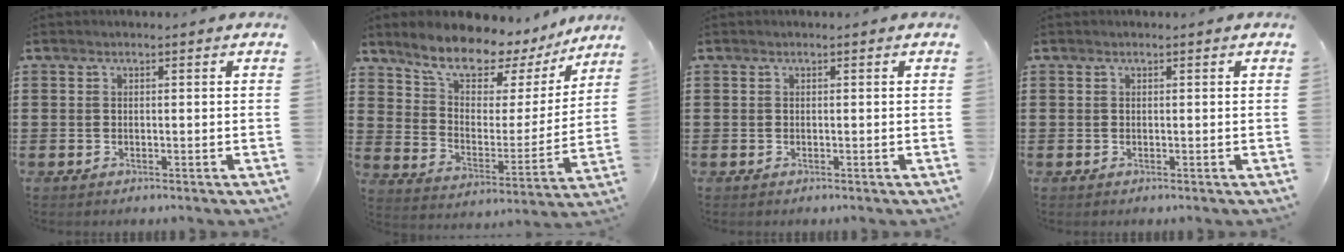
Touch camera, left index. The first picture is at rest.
{"total": 9.1, "force": [8.0, 2.9, 2.9], "torque": [-0.080, -0.063, 0.137]}
{"total": 0.0}
{"total": 0.0}